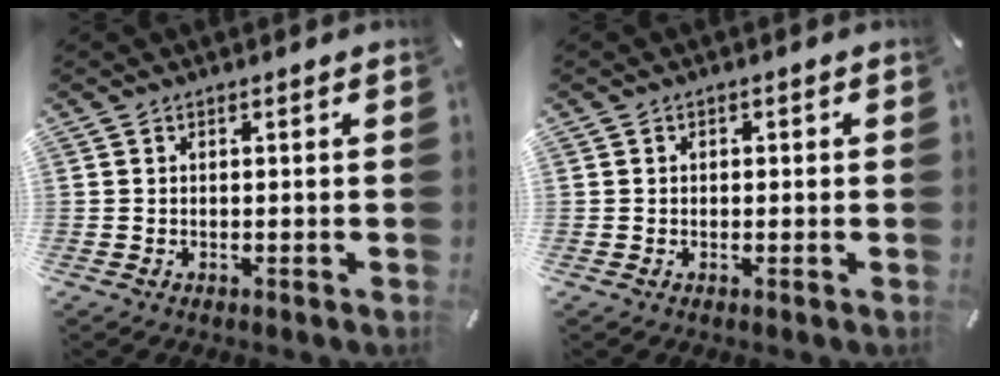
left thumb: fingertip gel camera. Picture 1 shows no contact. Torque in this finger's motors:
{"motor_torque": [-0.06, -0.46, -0.22, 0.11, -0.05]}